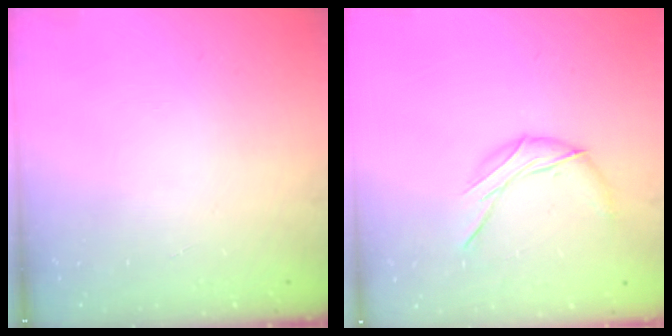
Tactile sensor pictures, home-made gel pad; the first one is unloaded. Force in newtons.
{"total": 7.8, "press": 7.8, "slide": 0.1}